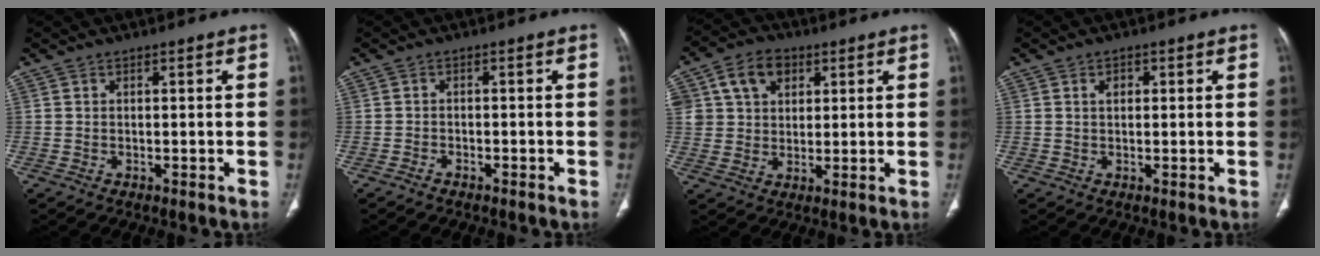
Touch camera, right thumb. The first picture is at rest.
{"total": 1.0, "force": [-0.9, 0.3, 0.4], "torque": [-0.012, 0.005, -0.015]}
{"total": 9.5, "force": [3.7, 7.2, 4.9], "torque": [-0.059, -0.001, 0.066]}
{"total": 1.5, "force": [0.5, 1.1, 1.0], "torque": [-0.010, 0.001, 0.007]}